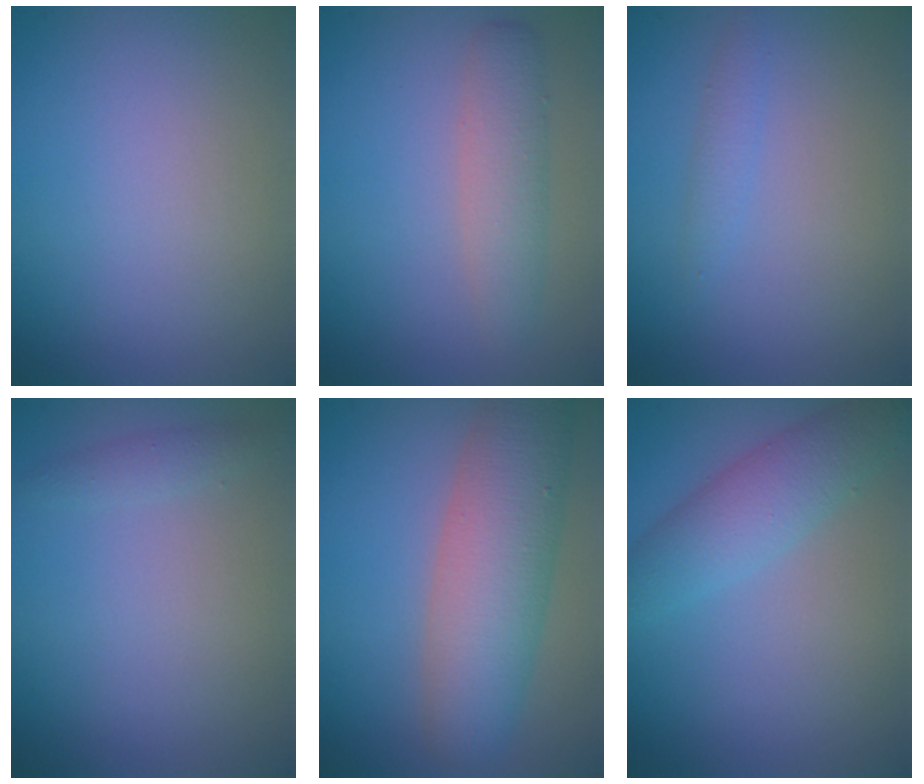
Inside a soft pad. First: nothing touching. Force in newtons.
{"total": 2.9, "press": 2.9, "slide": 0.1}
{"total": 1.0, "press": 1.0, "slide": 0.0}
{"total": 1.0, "press": 1.0, "slide": 0.0}
{"total": 7.5, "press": 7.5, "slide": 0.4}
{"total": 3.8, "press": 3.8, "slide": 0.1}